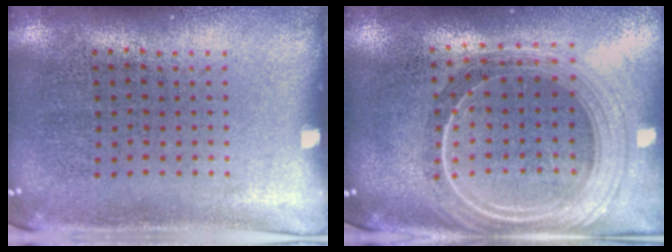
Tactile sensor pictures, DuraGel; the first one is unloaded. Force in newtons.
{"total": 2.4, "press": 2.0, "slide": 1.2}